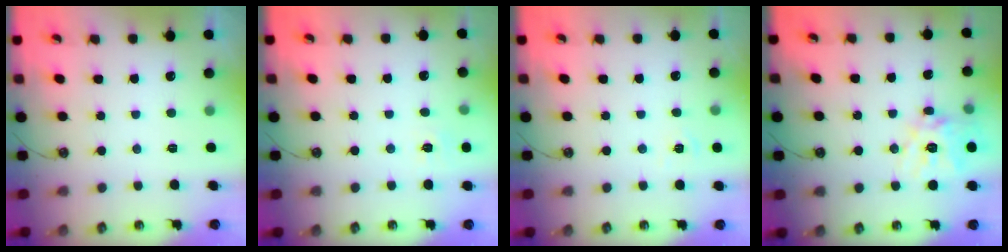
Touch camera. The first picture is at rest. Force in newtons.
{"total": 4.7, "press": 4.6, "slide": 0.7}
{"total": 5.1, "press": 5.1, "slide": 0.5}
{"total": 14.9, "press": 14.8, "slide": 1.9}